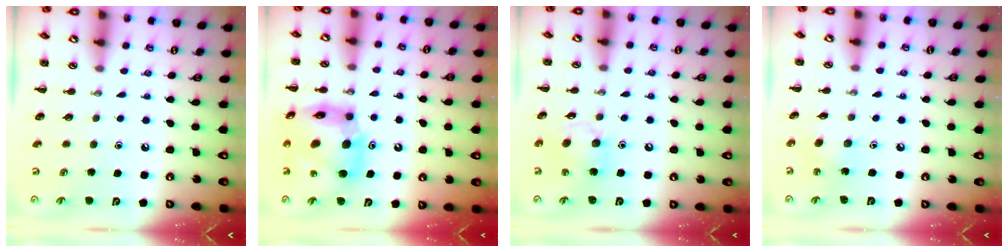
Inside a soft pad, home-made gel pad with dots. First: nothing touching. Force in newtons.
{"total": 15.5, "press": 14.7, "slide": 5.0}
{"total": 10.8, "press": 10.6, "slide": 2.4}
{"total": 3.1, "press": 3.0, "slide": 0.8}